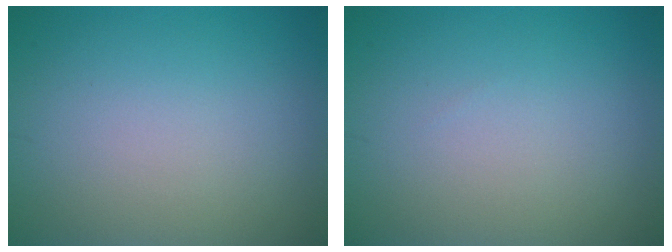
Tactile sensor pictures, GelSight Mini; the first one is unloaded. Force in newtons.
{"total": 0.0}